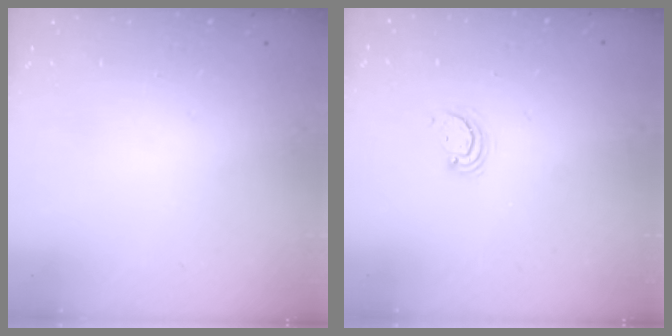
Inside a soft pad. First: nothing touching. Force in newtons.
{"total": 3.2, "press": 3.2, "slide": 0.3}